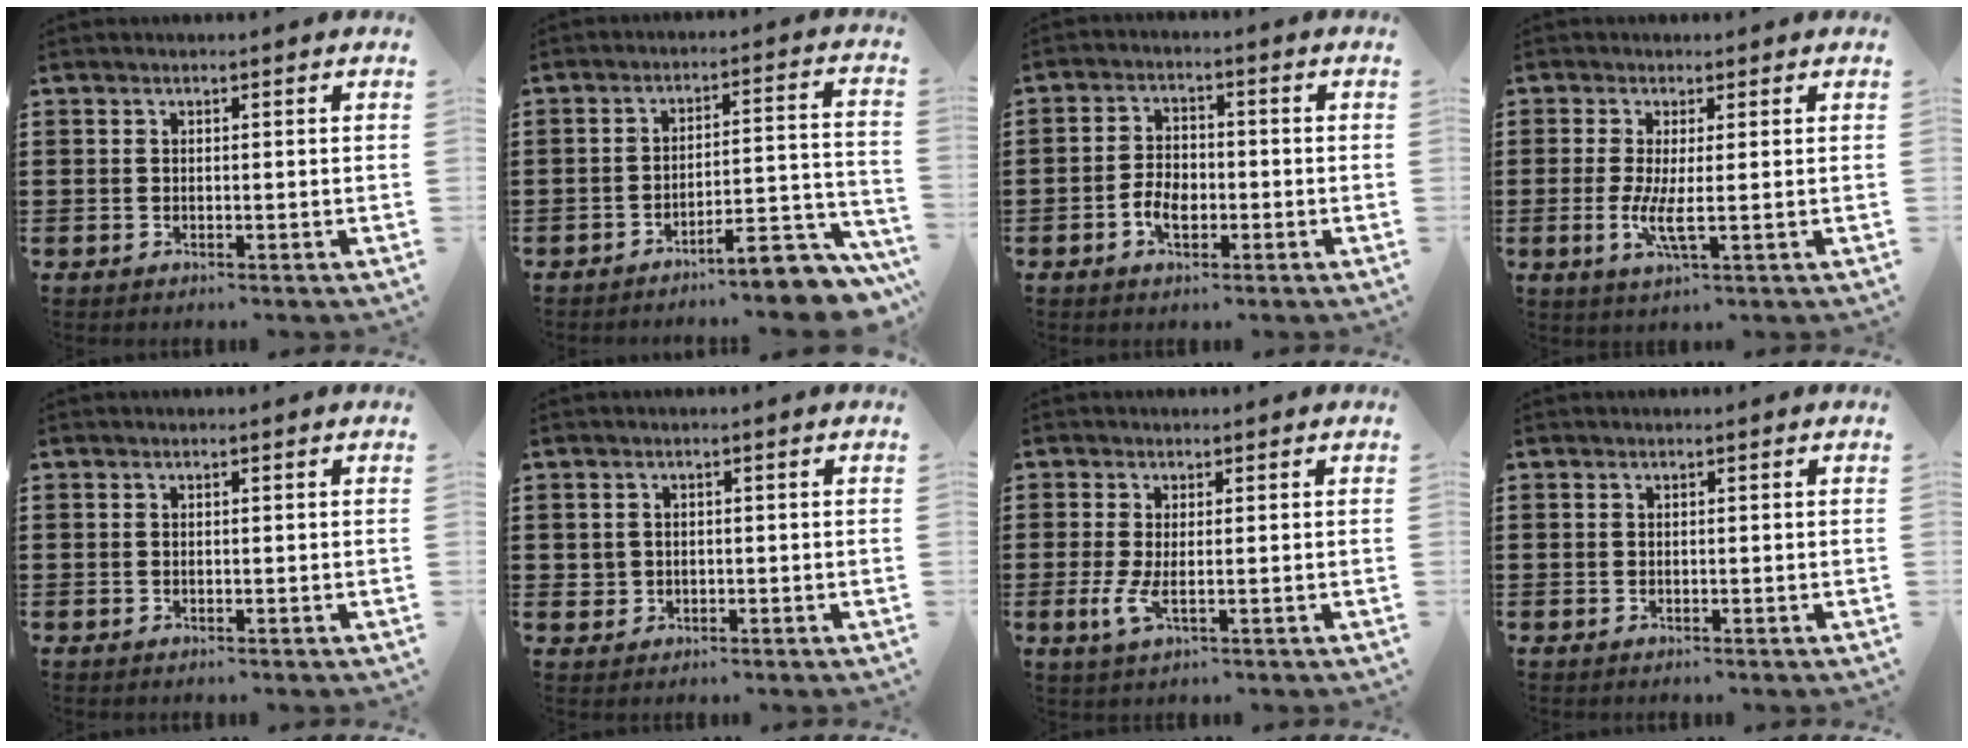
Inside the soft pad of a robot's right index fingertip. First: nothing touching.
{"total": 8.6, "force": [-7.1, 1.4, 4.5], "torque": [-0.057, 0.015, -0.130]}
{"total": 4.2, "force": [-1.7, 2.3, 3.0], "torque": [-0.063, -0.001, -0.033]}
{"total": 4.2, "force": [-0.2, 0.5, 4.2], "torque": [-0.084, -0.007, -0.006]}
{"total": 0.0}
{"total": 1.4, "force": [0.0, 1.4, 0.2], "torque": [-0.010, 0.006, -0.002]}
{"total": 3.1, "force": [-0.3, 0.7, 3.0], "torque": [-0.069, -0.009, -0.008]}
{"total": 0.0}